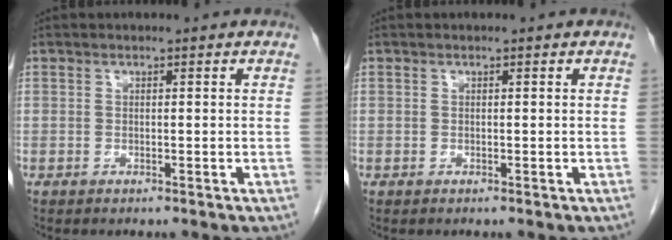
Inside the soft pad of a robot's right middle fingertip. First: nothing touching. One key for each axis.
{"total": 0.0}